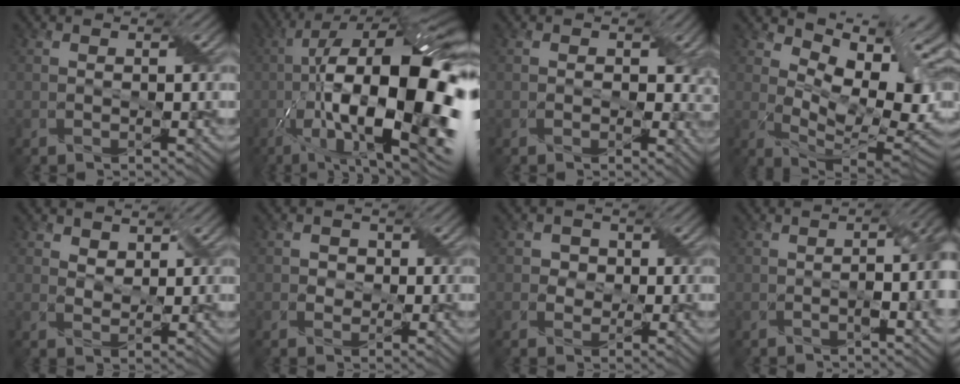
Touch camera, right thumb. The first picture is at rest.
{"total": 22.5, "force": [-3.9, 8.7, 20.3], "torque": [-0.332, -0.002, -0.065]}
{"total": 4.0, "force": [0.1, 3.0, 2.6], "torque": [-0.028, -0.009, 0.004]}
{"total": 13.3, "force": [3.5, 6.7, 10.9], "torque": [-0.173, -0.001, 0.063]}
{"total": 2.9, "force": [2.0, 1.7, 1.2], "torque": [-0.032, -0.003, 0.036]}
{"total": 2.1, "force": [0.3, 1.9, 0.6], "torque": [-0.015, -0.001, -0.002]}
{"total": 2.8, "force": [0.7, 2.5, 0.9], "torque": [-0.025, -0.002, 0.004]}
{"total": 6.6, "force": [-0.9, 2.3, 6.1], "torque": [-0.091, -0.007, -0.011]}